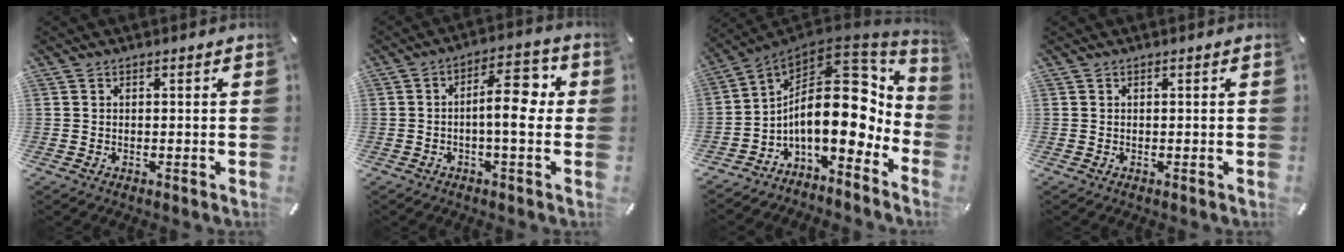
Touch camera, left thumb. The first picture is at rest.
{"total": 11.0, "force": [0.3, 4.5, 10.1], "torque": [-0.139, 0.001, 0.000]}
{"total": 22.5, "force": [3.1, 12.4, 18.5], "torque": [-0.295, -0.048, 0.058]}
{"total": 0.0}